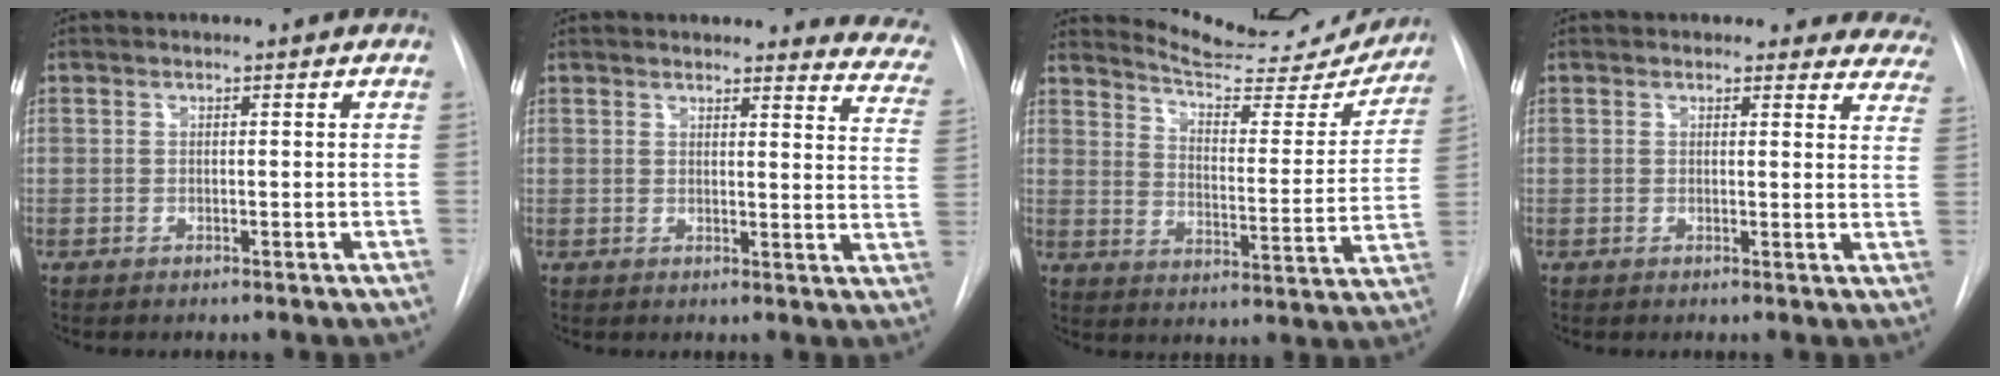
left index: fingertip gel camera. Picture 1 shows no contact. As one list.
[{"total": 15.1, "force": [14.5, 2.7, 3.1], "torque": [0.004, -0.075, 0.124]}, {"total": 18.4, "force": [17.7, 2.7, 4.0], "torque": [-0.051, -0.058, 0.228]}, {"total": 14.3, "force": [13.3, 4.7, 2.0], "torque": [0.019, -0.043, 0.116]}]